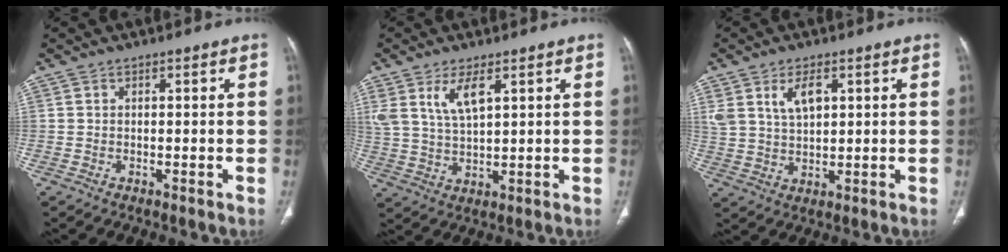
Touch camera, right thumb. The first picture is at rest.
{"total": 6.9, "force": [3.5, 2.7, 5.3], "torque": [-0.103, -0.014, 0.080]}
{"total": 6.6, "force": [2.9, 3.7, 4.7], "torque": [-0.081, -0.008, 0.064]}